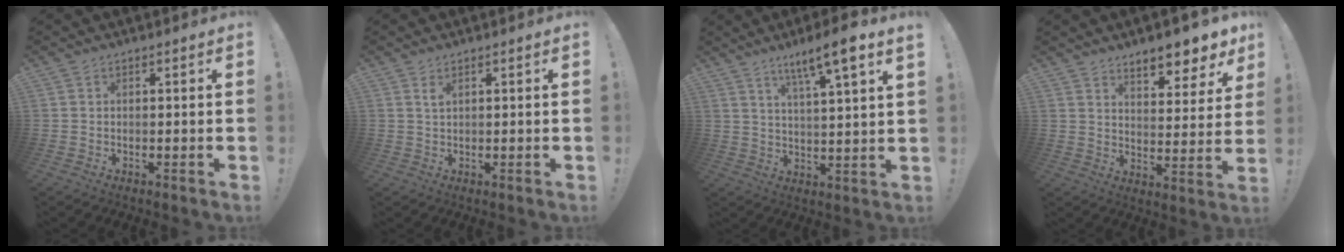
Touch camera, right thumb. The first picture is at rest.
{"total": 1.6, "force": [1.0, 0.7, 0.9], "torque": [-0.005, -0.008, 0.016]}
{"total": 9.9, "force": [6.5, -0.2, 7.5], "torque": [-0.116, -0.040, 0.097]}
{"total": 9.1, "force": [7.7, 2.6, 4.1], "torque": [-0.043, -0.071, 0.133]}